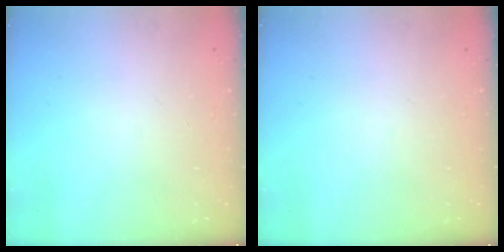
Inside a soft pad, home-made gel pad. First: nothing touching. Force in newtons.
{"total": 0.0}